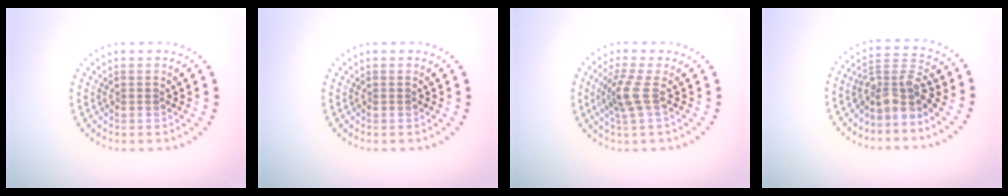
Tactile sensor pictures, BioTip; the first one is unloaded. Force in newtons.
{"total": 0.0}
{"total": 2.5, "press": 1.9, "slide": 1.7}
{"total": 3.7, "press": 2.8, "slide": 2.3}